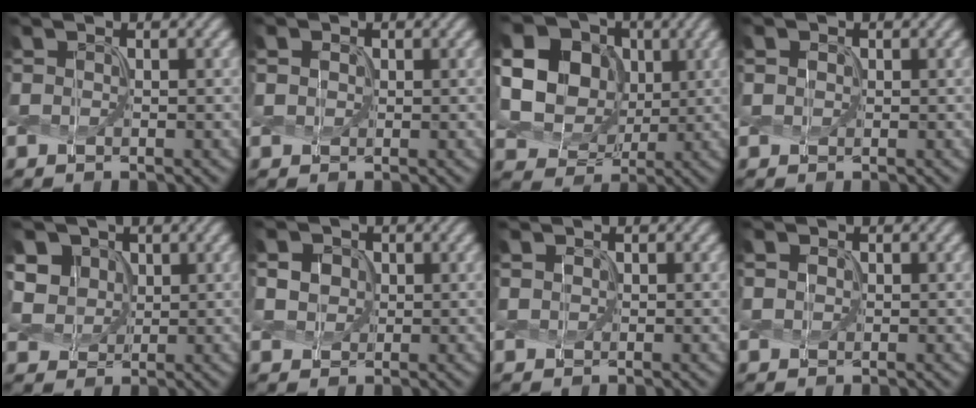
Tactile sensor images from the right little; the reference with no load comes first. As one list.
[{"total": 1.6, "force": [0.7, 1.3, 0.7], "torque": [-0.019, 0.011, 0.003]}, {"total": 19.1, "force": [4.6, 16.7, 8.0], "torque": [-0.216, 0.025, 0.067]}, {"total": 0.9, "force": [0.4, 0.8, 0.3], "torque": [-0.007, 0.004, 0.001]}, {"total": 7.9, "force": [3.6, 6.1, 3.6], "torque": [-0.091, 0.023, 0.055]}, {"total": 4.4, "force": [1.9, 3.4, 2.0], "torque": [-0.046, 0.018, 0.021]}, {"total": 0.7, "force": [0.4, 0.6, 0.1], "torque": [-0.003, 0.001, 0.006]}, {"total": 1.2, "force": [0.6, 1.0, 0.4], "torque": [-0.012, 0.006, 0.001]}]